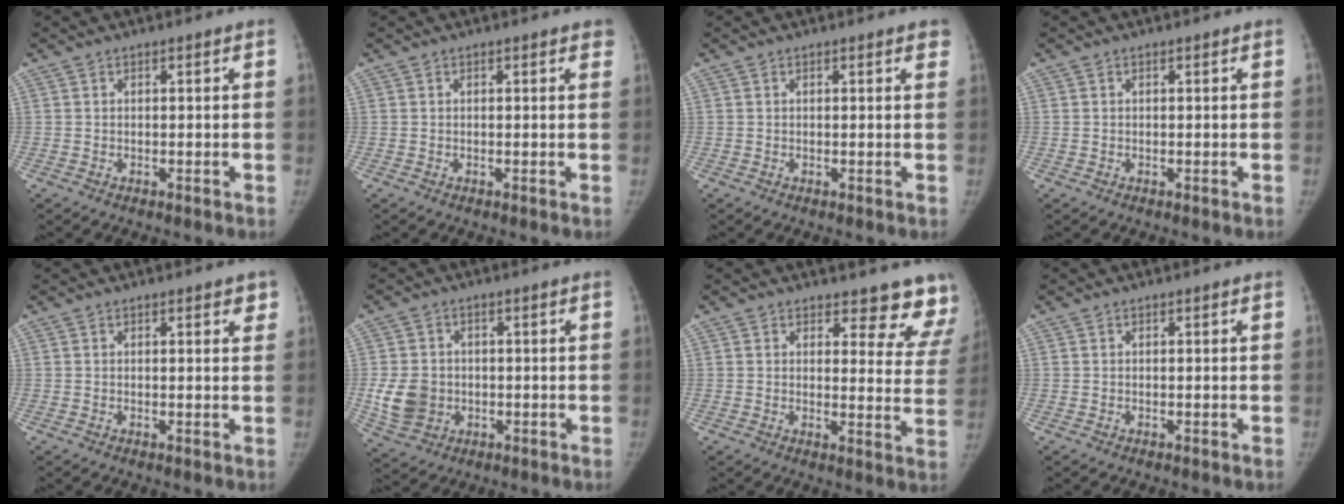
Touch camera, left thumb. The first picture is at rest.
{"total": 1.0, "force": [0.7, 0.4, 0.6], "torque": [0.000, 0.001, 0.004]}
{"total": 1.4, "force": [1.0, 0.5, 0.9], "torque": [-0.003, 0.000, 0.008]}
{"total": 0.0}
{"total": 2.4, "force": [1.4, 0.9, 1.7], "torque": [-0.007, -0.003, 0.013]}
{"total": 8.0, "force": [-1.0, 6.8, 4.1], "torque": [-0.064, 0.003, -0.009]}
{"total": 11.9, "force": [11.0, 4.0, 2.2], "torque": [0.032, -0.089, 0.096]}
{"total": 0.0}